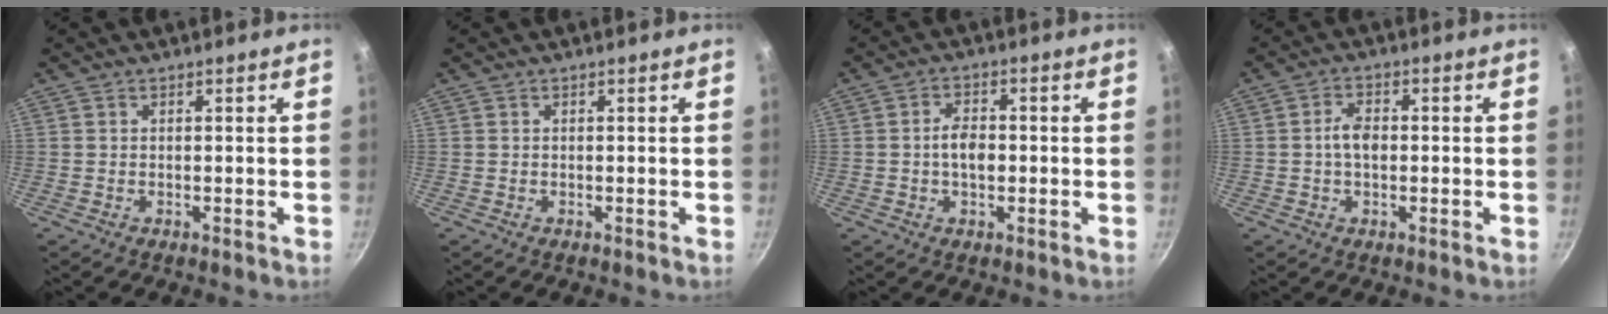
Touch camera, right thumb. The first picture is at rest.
{"total": 0.0}
{"total": 4.7, "force": [-0.5, 2.8, 3.8], "torque": [-0.058, 0.014, -0.012]}
{"total": 4.2, "force": [-0.2, 2.6, 3.3], "torque": [-0.054, 0.012, -0.008]}